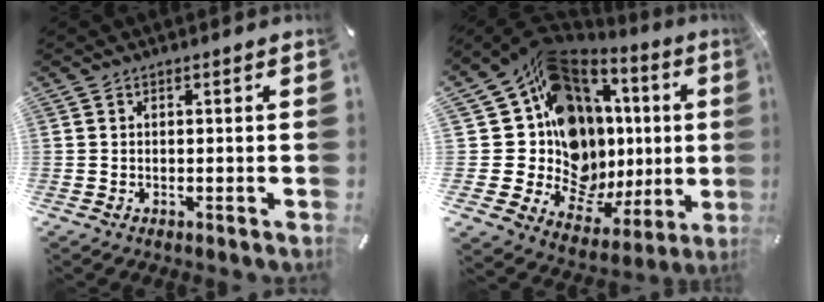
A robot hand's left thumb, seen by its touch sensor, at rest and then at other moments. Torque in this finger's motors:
{"motor_torque": [2.47, 2.54, 1.84, -0.93, 0.43]}